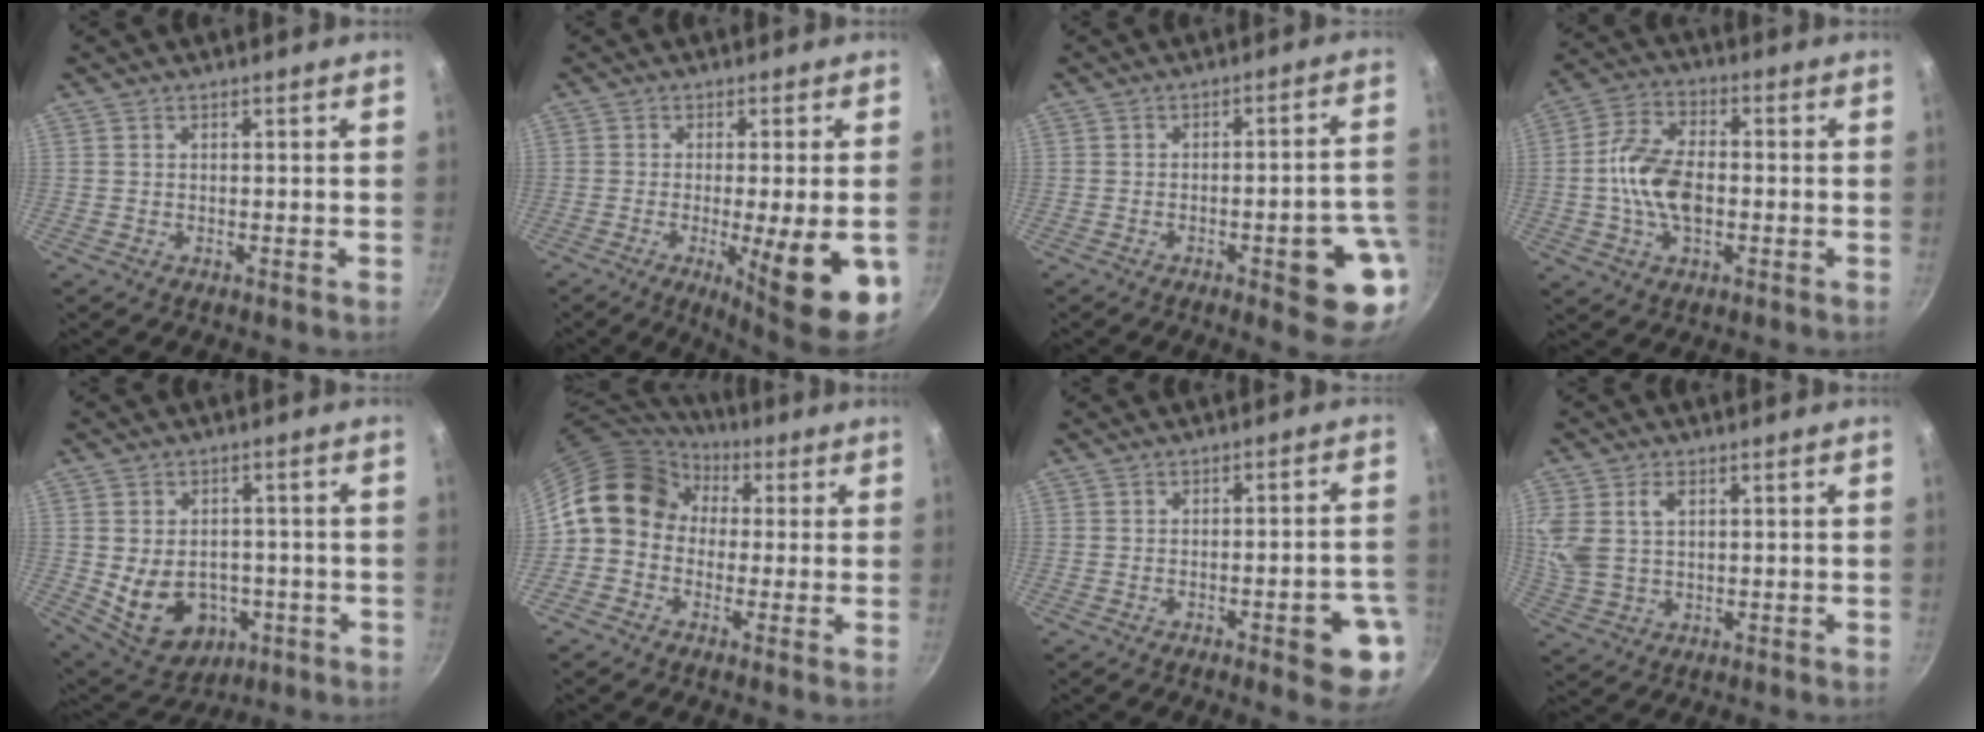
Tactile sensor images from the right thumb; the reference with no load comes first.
{"total": 14.3, "force": [-4.0, 2.7, 13.5], "torque": [-0.172, -0.005, -0.048]}
{"total": 12.5, "force": [-4.1, 3.5, 11.3], "torque": [-0.104, 0.027, -0.050]}
{"total": 11.6, "force": [-1.2, 6.8, 9.3], "torque": [-0.171, 0.025, -0.034]}
{"total": 12.4, "force": [-2.5, 9.3, 7.7], "torque": [-0.099, 0.003, -0.016]}
{"total": 12.3, "force": [1.6, 10.5, 6.3], "torque": [-0.085, 0.033, 0.004]}
{"total": 9.7, "force": [-3.9, 2.6, 8.5], "torque": [-0.078, 0.024, -0.043]}
{"total": 8.8, "force": [2.6, 5.8, 6.1], "torque": [-0.121, -0.003, 0.054]}